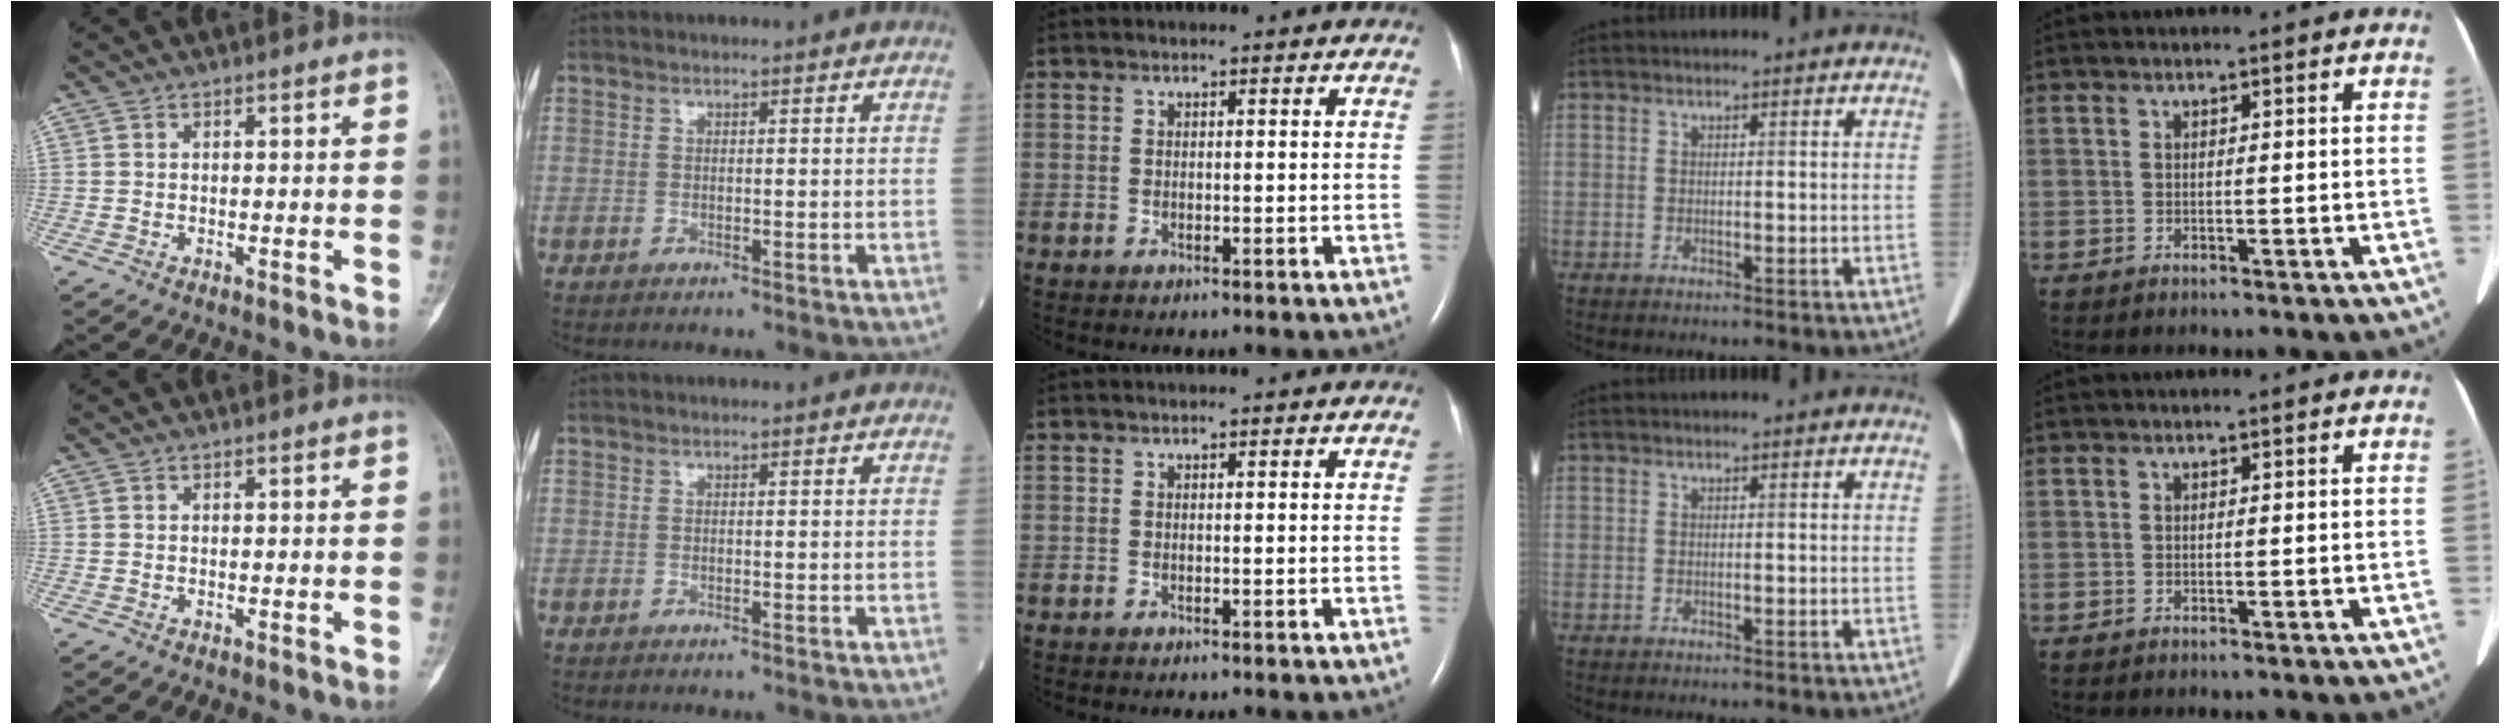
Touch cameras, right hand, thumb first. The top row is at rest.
{}